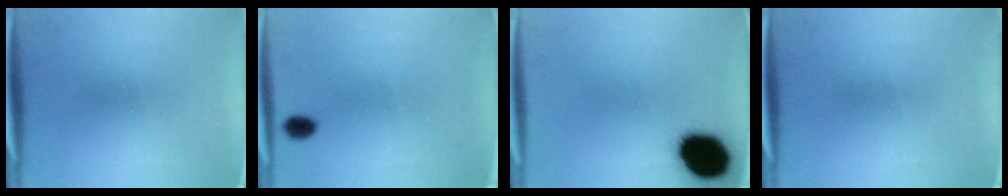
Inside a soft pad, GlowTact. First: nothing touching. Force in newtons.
{"total": 1.7}
{"total": 15.2}
{"total": 0.0}